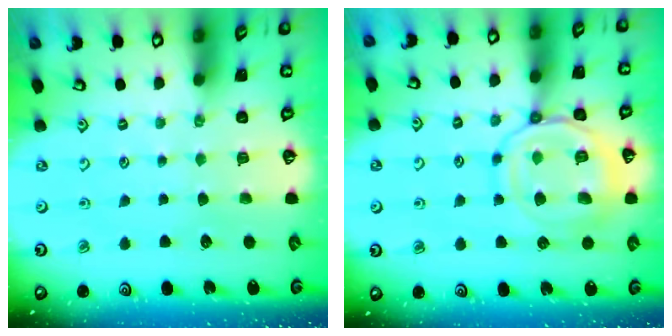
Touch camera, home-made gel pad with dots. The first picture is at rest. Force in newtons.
{"total": 13.6, "press": 13.6, "slide": 1.3}